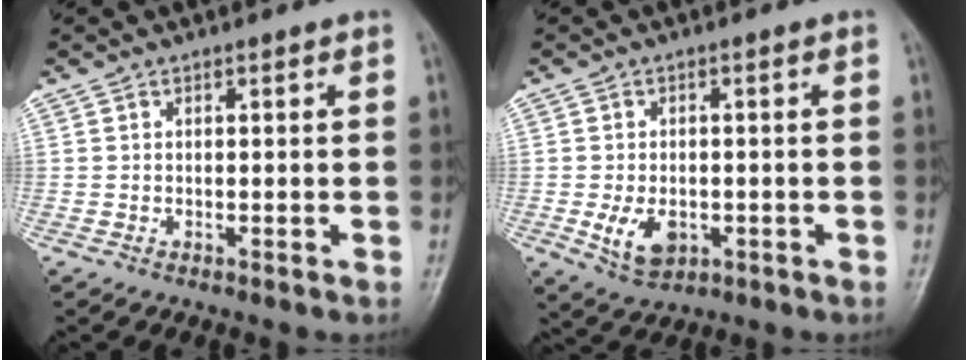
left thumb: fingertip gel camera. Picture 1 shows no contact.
{"total": 5.9, "force": [-1.8, 4.0, 4.0], "torque": [-0.064, -0.004, -0.019]}